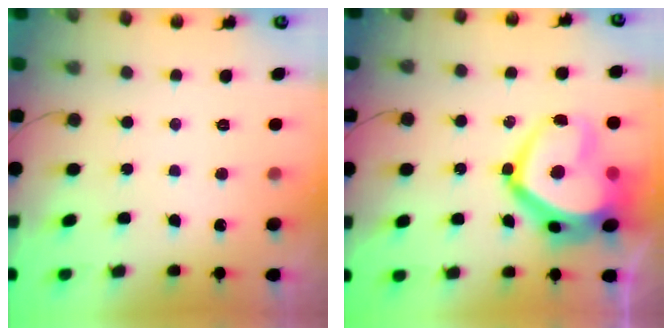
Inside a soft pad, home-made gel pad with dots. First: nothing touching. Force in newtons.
{"total": 18.5, "press": 18.4, "slide": 1.4}